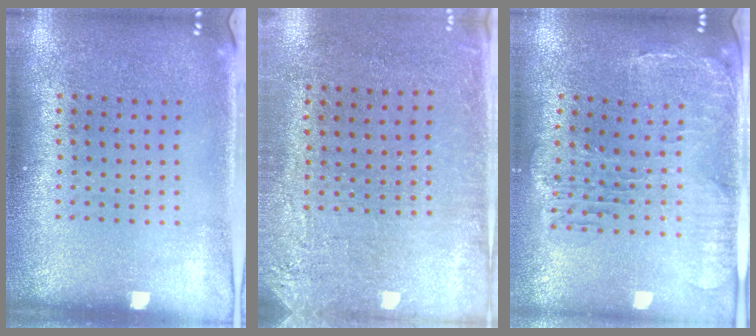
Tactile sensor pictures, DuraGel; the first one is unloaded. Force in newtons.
{"total": 2.7, "press": 2.3, "slide": 1.4}
{"total": 1.4, "press": 1.4, "slide": 0.4}